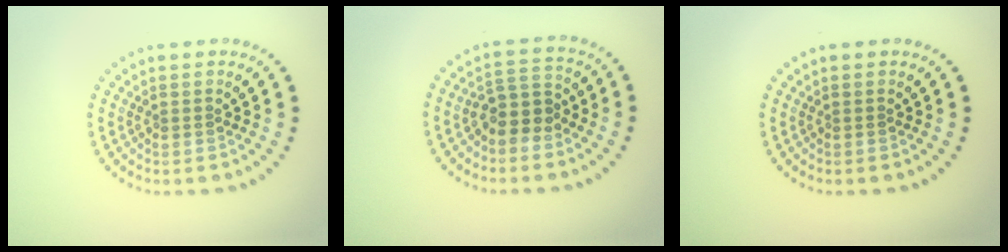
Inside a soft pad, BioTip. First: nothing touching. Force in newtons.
{"total": 3.0, "press": 2.6, "slide": 1.6}
{"total": 0.0}